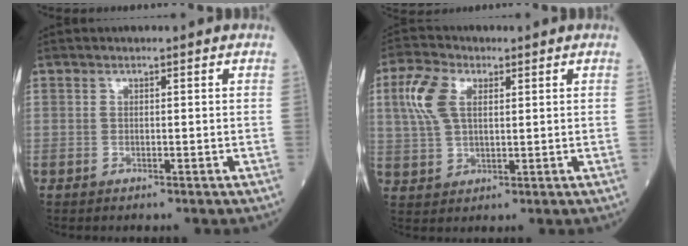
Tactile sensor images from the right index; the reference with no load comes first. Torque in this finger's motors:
{"motor_torque": [0.51, -0.16, 0.21, 0.11]}